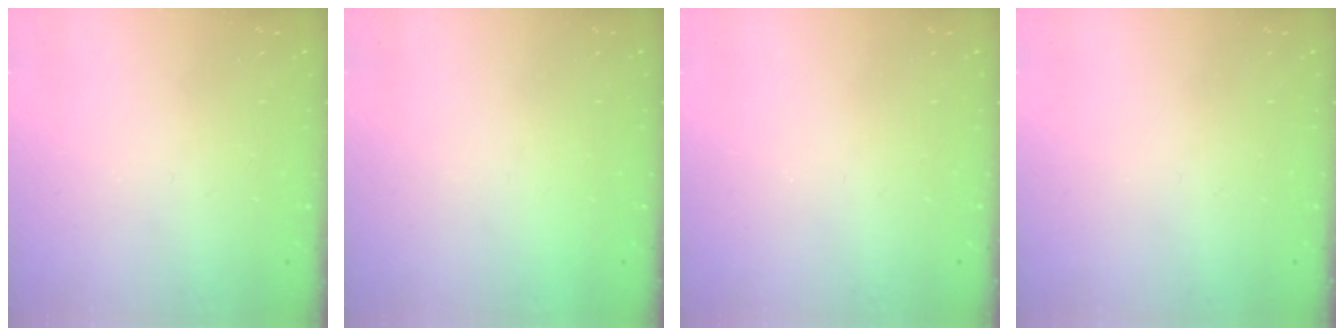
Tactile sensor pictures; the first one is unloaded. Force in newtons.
{"total": 1.5, "press": 1.5, "slide": 0.1}
{"total": 0.0}
{"total": 0.0}